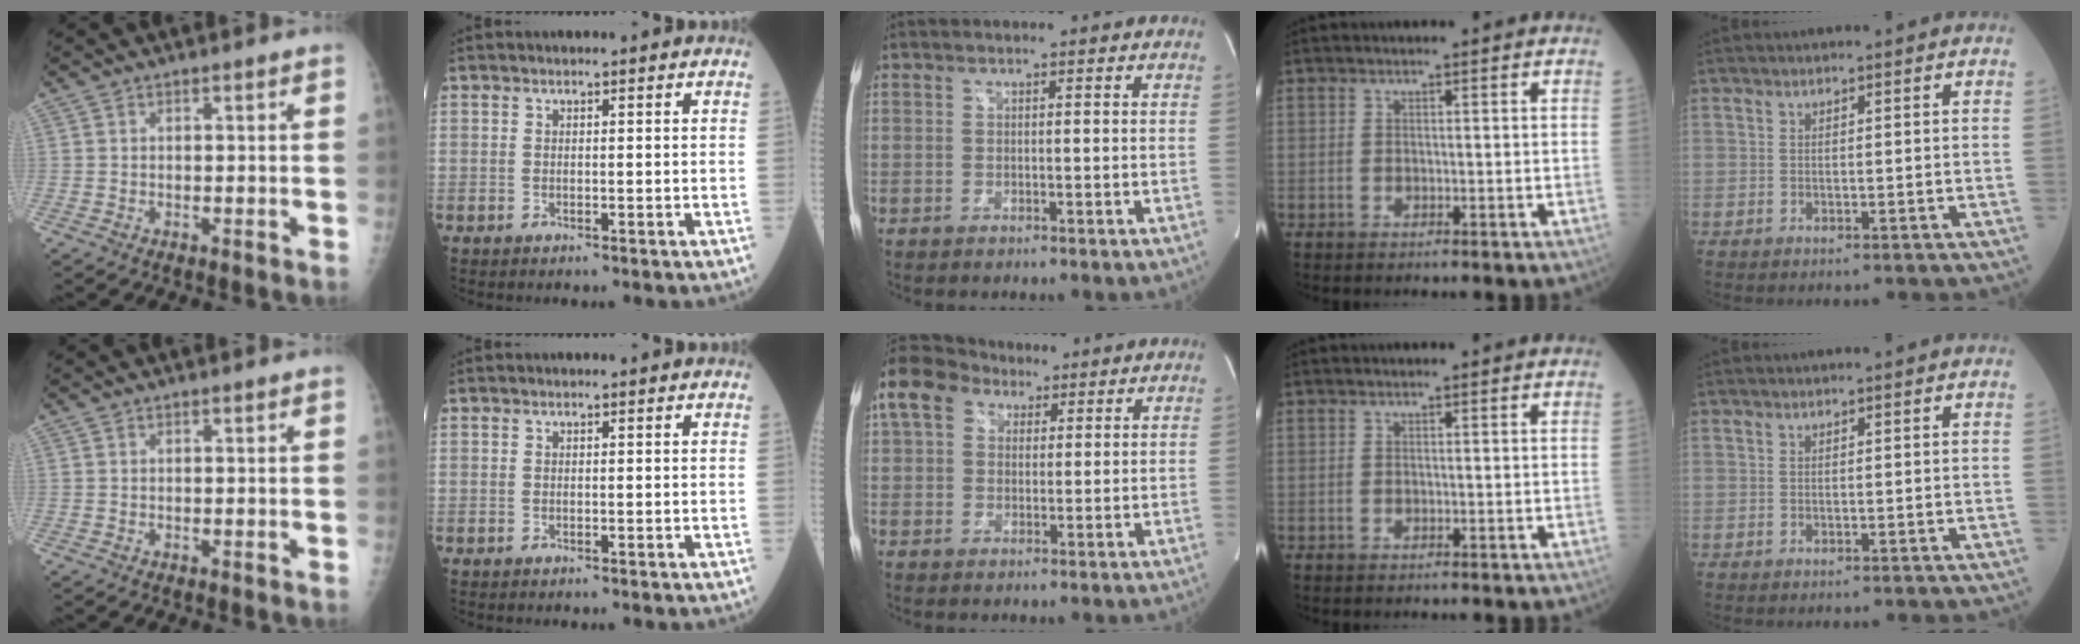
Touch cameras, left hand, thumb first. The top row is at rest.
{"middle": {"total": 11.3, "force": [6.0, 8.0, 5.2], "torque": [-0.127, 0.051, 0.108]}}